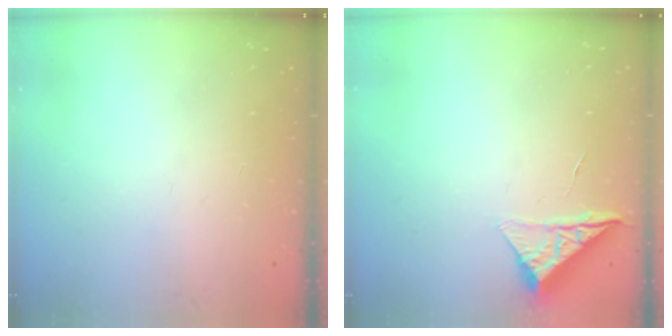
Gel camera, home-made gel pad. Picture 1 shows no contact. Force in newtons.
{"total": 6.5, "press": 6.5, "slide": 0.3}